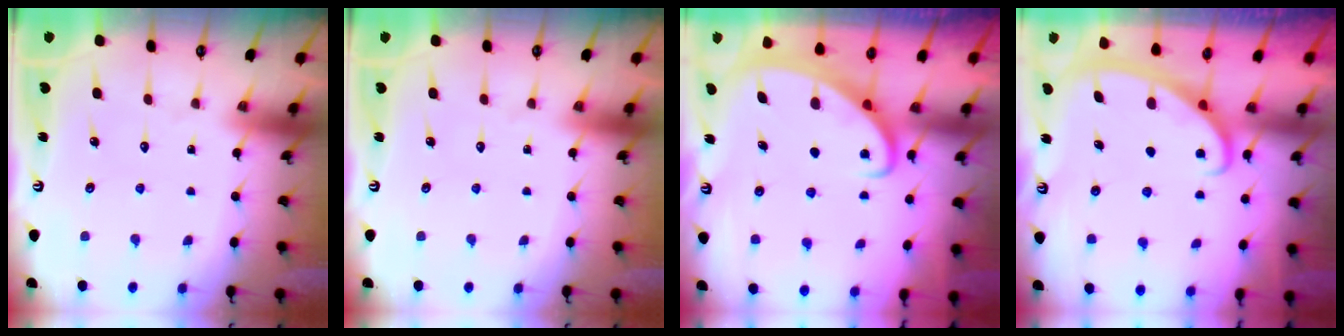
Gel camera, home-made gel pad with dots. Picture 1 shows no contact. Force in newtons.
{"total": 0.0}
{"total": 2.5, "press": 2.5, "slide": 0.3}
{"total": 2.8, "press": 2.8, "slide": 0.4}